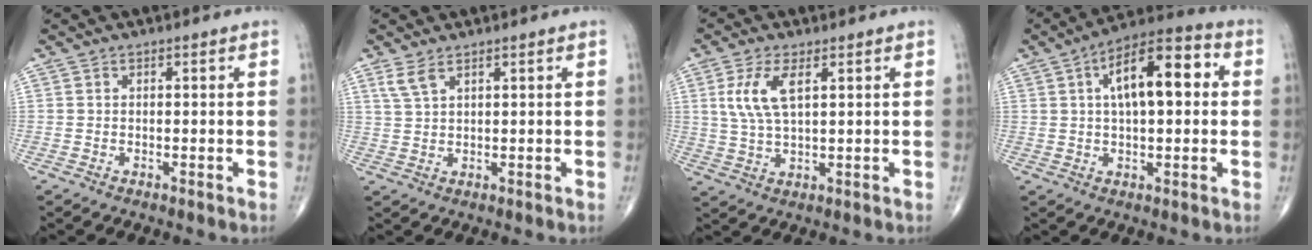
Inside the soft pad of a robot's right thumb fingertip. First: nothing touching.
{"total": 2.9, "force": [2.0, 0.9, 1.9], "torque": [-0.047, 0.000, 0.050]}
{"total": 7.4, "force": [2.5, 3.0, 6.4], "torque": [-0.141, -0.005, 0.054]}
{"total": 14.3, "force": [3.0, 6.1, 12.6], "torque": [-0.186, 0.026, 0.039]}